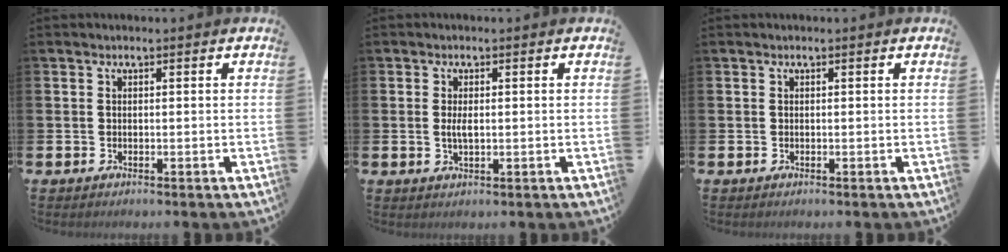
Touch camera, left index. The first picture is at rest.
{"total": 2.1, "force": [0.1, 0.8, 1.9], "torque": [-0.031, 0.000, -0.001]}
{"total": 0.0}